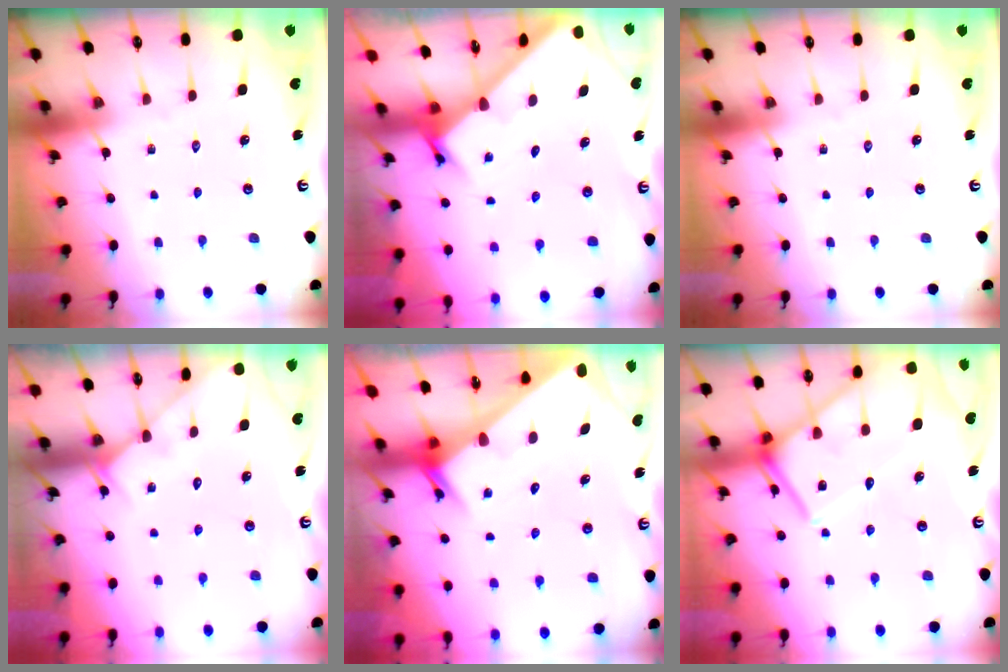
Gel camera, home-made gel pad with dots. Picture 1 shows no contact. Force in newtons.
{"total": 2.1, "press": 2.1, "slide": 0.2}
{"total": 0.0}
{"total": 3.9, "press": 3.8, "slide": 0.6}
{"total": 2.5, "press": 2.5, "slide": 0.1}
{"total": 15.5, "press": 15.5, "slide": 1.4}